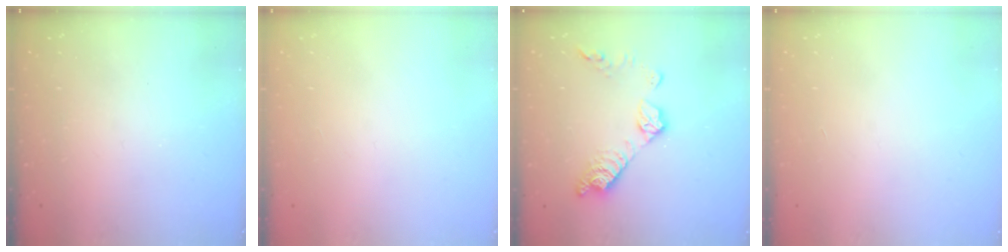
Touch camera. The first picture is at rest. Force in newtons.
{"total": 0.0}
{"total": 12.1, "press": 12.0, "slide": 0.6}
{"total": 0.0}